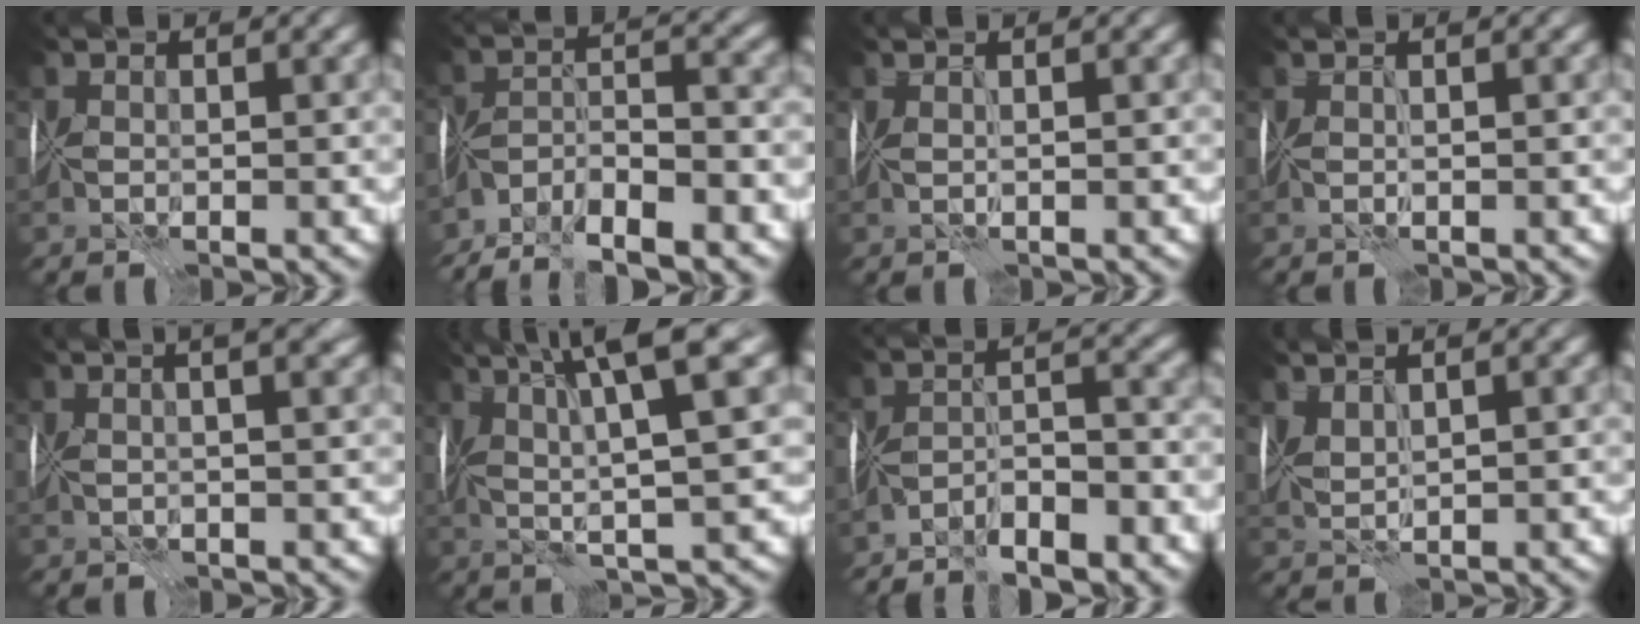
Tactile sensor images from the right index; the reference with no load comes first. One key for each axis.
{"total": 7.3, "fx": -5.9, "fy": 1.7, "fz": 4.0, "tx": -0.057, "ty": 0.002, "tz": -0.112}
{"total": 0.9, "fx": 0.6, "fy": -0.3, "fz": 0.6, "tx": 0.001, "ty": 0.003, "tz": 0.003}
{"total": 0.8, "fx": 0.3, "fy": -0.6, "fz": 0.4, "tx": -0.003, "ty": 0.000, "tz": 0.004}
{"total": 7.7, "fx": 3.7, "fy": 3.3, "fz": 5.9, "tx": -0.029, "ty": 0.049, "tz": 0.015}
{"total": 9.2, "fx": 3.7, "fy": 1.2, "fz": 8.4, "tx": -0.142, "ty": 0.019, "tz": 0.067}
{"total": 4.1, "fx": -3.8, "fy": 0.4, "fz": 1.7, "tx": -0.020, "ty": 0.006, "tz": -0.067}
{"total": 1.9, "fx": 1.5, "fy": 0.0, "fz": 1.1, "tx": -0.028, "ty": 0.006, "tz": 0.034}